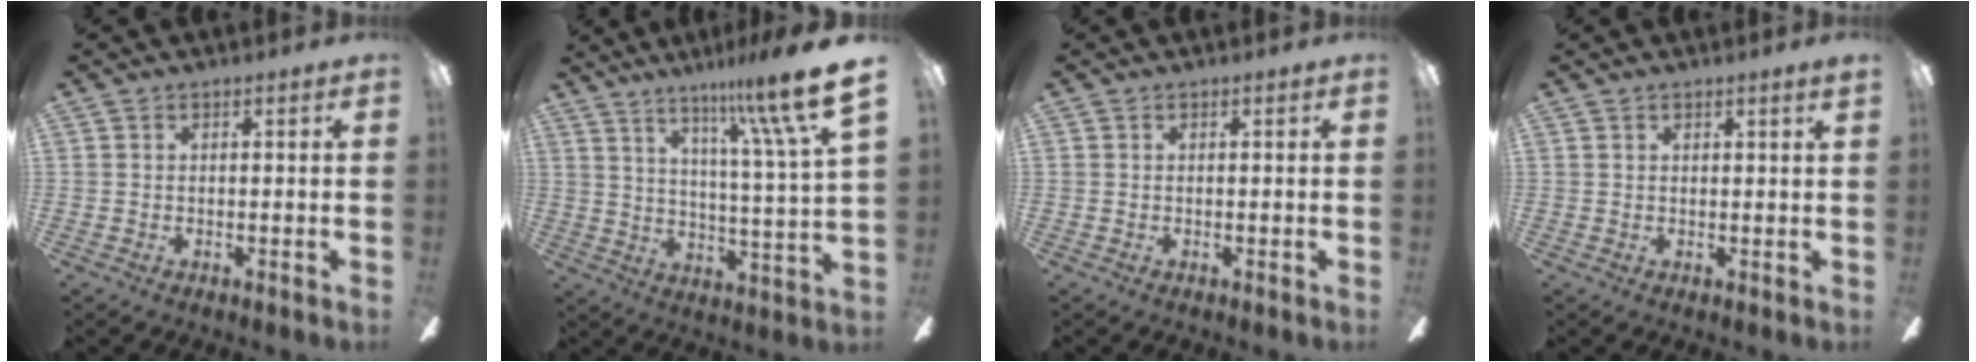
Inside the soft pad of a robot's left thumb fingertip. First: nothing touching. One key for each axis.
{"total": 15.6, "fx": 10.5, "fy": 1.1, "fz": 11.6, "tx": -0.189, "ty": -0.062, "tz": 0.156}
{"total": 0.0}
{"total": 0.9, "fx": 0.8, "fy": -0.2, "fz": 0.4, "tx": -0.008, "ty": -0.002, "tz": 0.015}